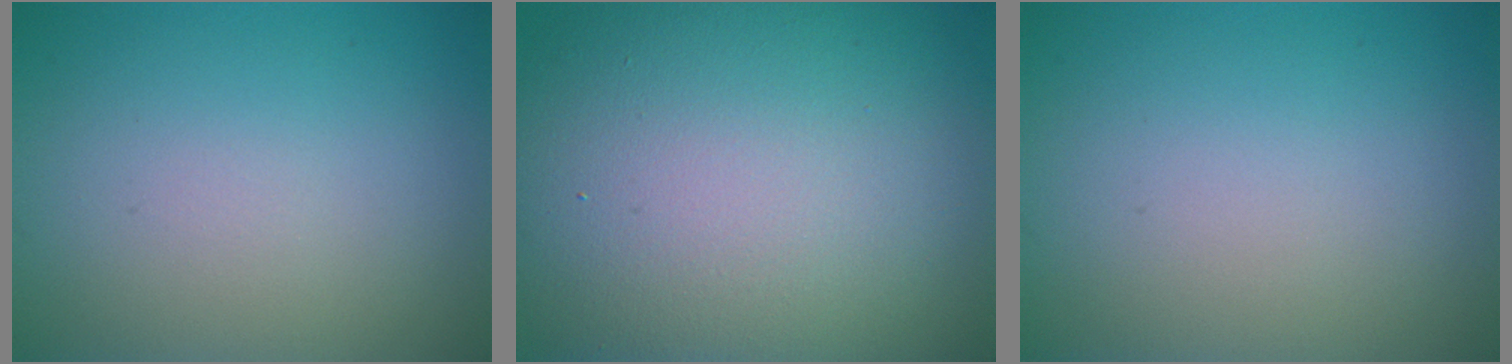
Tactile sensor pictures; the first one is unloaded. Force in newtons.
{"total": 17.9, "press": 17.9, "slide": 1.2}
{"total": 0.0}